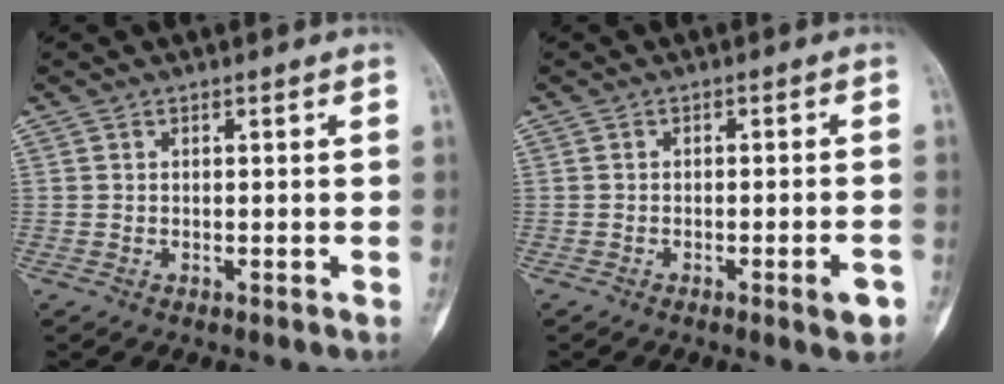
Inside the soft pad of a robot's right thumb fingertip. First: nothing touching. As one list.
[{"total": 3.6, "force": [-1.8, 0.7, 3.0], "torque": [-0.040, 0.007, -0.024]}]